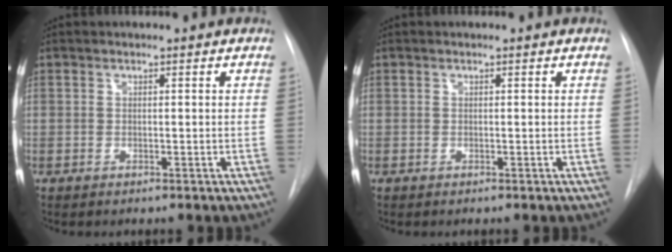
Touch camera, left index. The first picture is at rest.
{"total": 0.0}